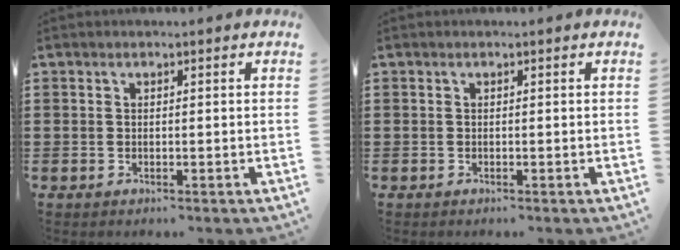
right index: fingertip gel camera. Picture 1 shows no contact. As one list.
[{"total": 0.0}]